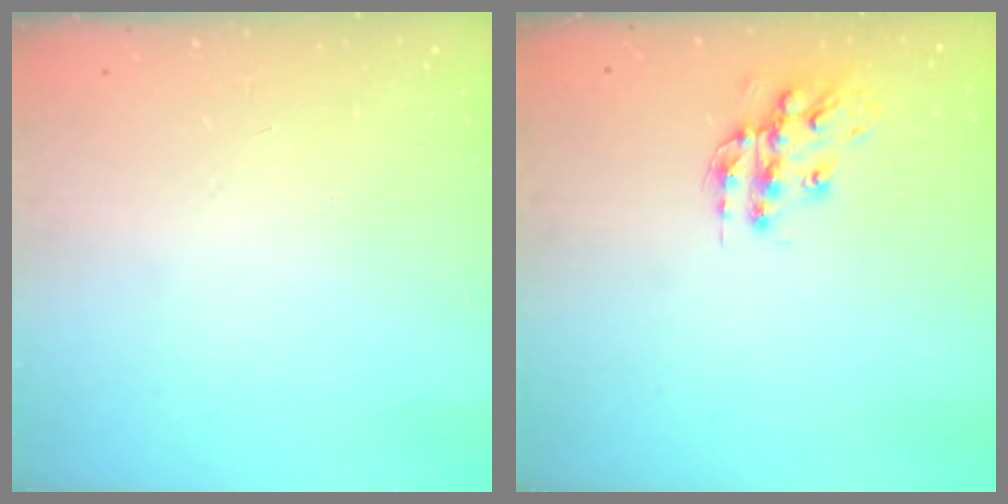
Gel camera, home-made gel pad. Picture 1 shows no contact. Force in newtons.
{"total": 12.5, "press": 12.5, "slide": 0.9}